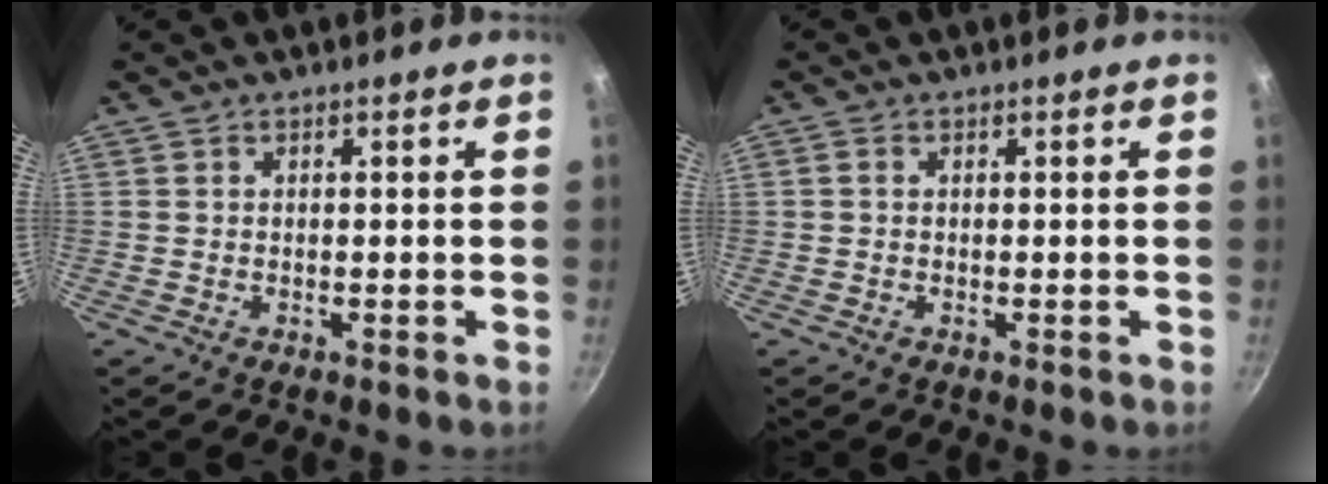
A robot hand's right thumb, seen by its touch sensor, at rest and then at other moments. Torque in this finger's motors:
{"motor_torque": [-0.23, -0.53, -0.37, 0.12, -0.03]}